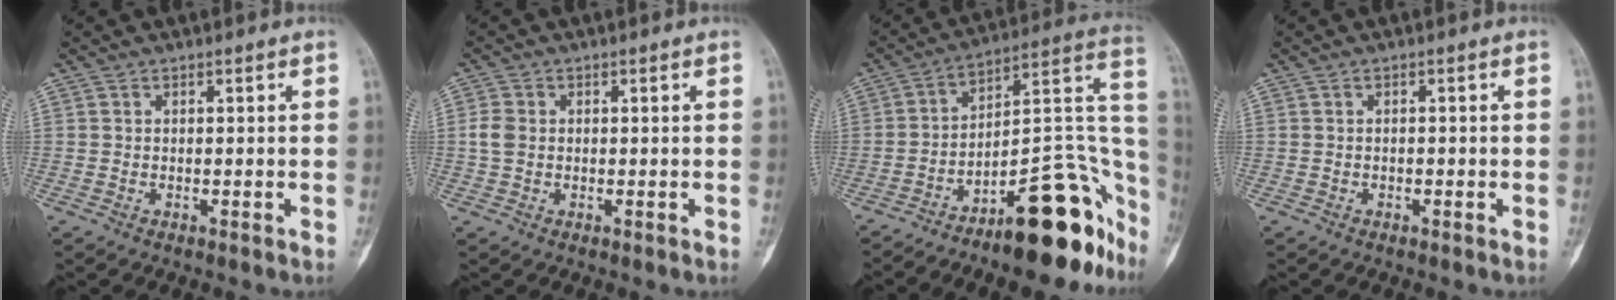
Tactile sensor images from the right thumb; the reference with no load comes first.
{"total": 3.3, "force": [0.1, 2.6, 2.0], "torque": [-0.043, 0.005, -0.003]}
{"total": 23.3, "force": [-13.8, 7.6, 17.2], "torque": [-0.143, 0.115, -0.203]}
{"total": 0.5, "force": [-0.2, 0.3, 0.3], "torque": [-0.006, 0.001, -0.005]}